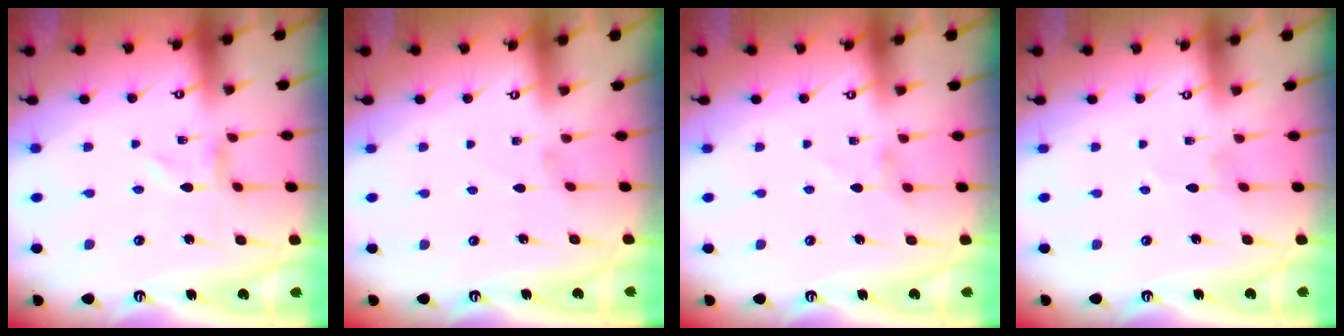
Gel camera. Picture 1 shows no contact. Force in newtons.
{"total": 0.0}
{"total": 2.5, "press": 2.5, "slide": 0.4}
{"total": 0.7, "press": 0.6, "slide": 0.2}